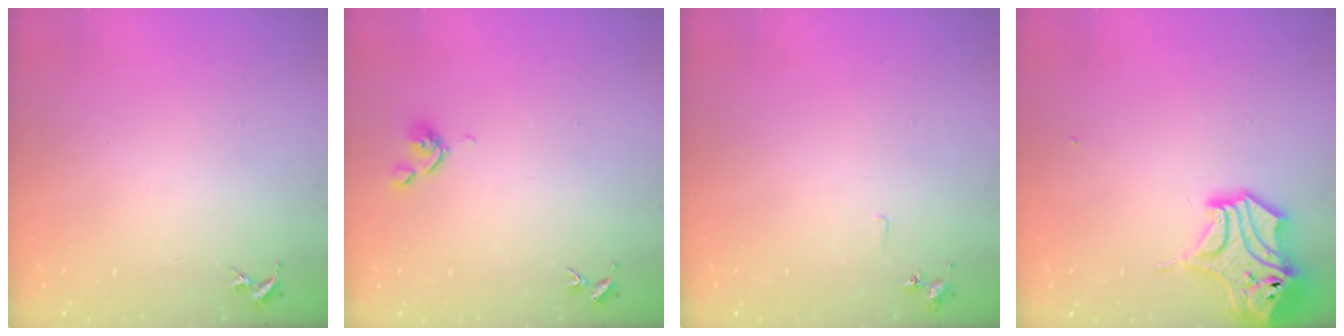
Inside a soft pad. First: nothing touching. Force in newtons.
{"total": 6.4, "press": 6.2, "slide": 1.3}
{"total": 4.5, "press": 4.4, "slide": 0.6}
{"total": 14.8, "press": 14.7, "slide": 2.2}